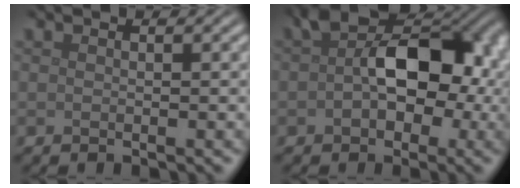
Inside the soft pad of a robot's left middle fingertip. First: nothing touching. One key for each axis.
{"total": 9.9, "fx": 0.8, "fy": 6.2, "fz": 7.6, "tx": -0.104, "ty": 0.008, "tz": 0.007}